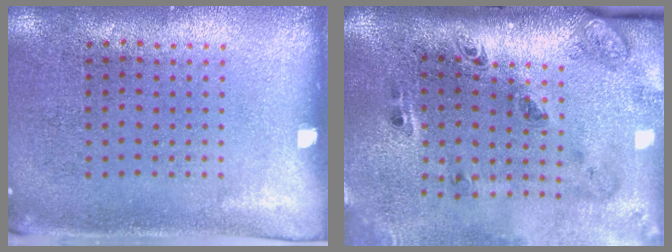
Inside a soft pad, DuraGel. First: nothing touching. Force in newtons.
{"total": 3.4, "press": 2.1, "slide": 2.6}